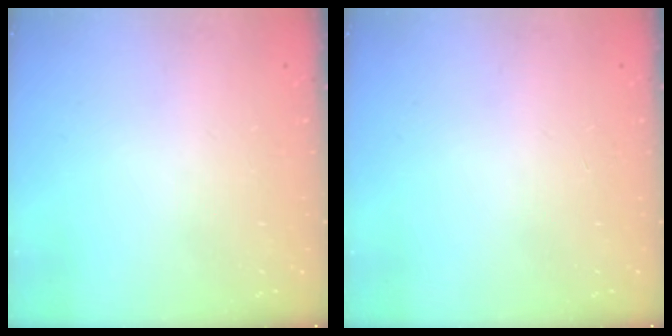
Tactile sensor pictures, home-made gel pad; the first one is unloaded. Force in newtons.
{"total": 0.0}